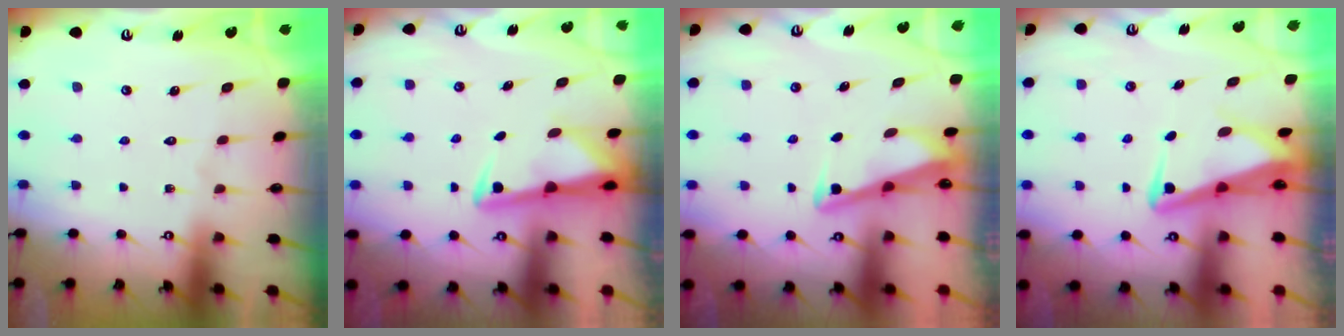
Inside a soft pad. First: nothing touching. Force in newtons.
{"total": 3.0, "press": 2.9, "slide": 0.5}
{"total": 3.3, "press": 3.3, "slide": 0.3}
{"total": 4.7, "press": 4.5, "slide": 1.2}